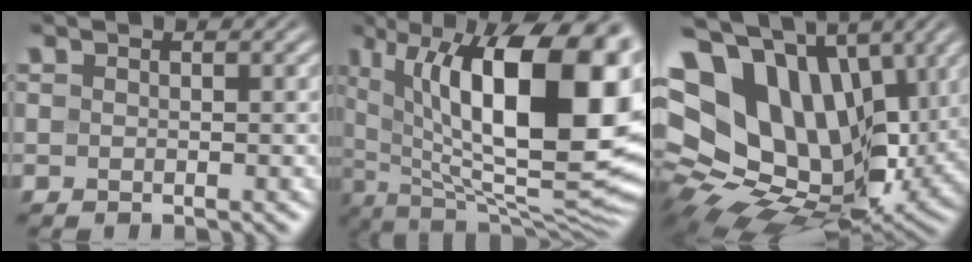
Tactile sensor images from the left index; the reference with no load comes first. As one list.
[{"total": 19.1, "force": [5.1, 8.5, 16.3], "torque": [-0.232, 0.008, 0.085]}, {"total": 19.2, "force": [5.6, 13.2, 12.8], "torque": [-0.235, 0.030, 0.118]}]